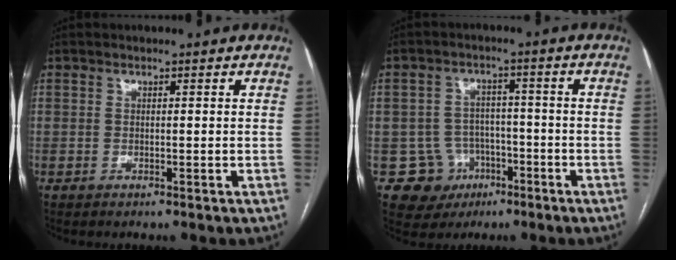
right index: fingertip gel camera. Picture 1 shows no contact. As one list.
[{"total": 7.7, "force": [-3.0, 7.1, 0.5], "torque": [-0.001, 0.013, -0.037]}]